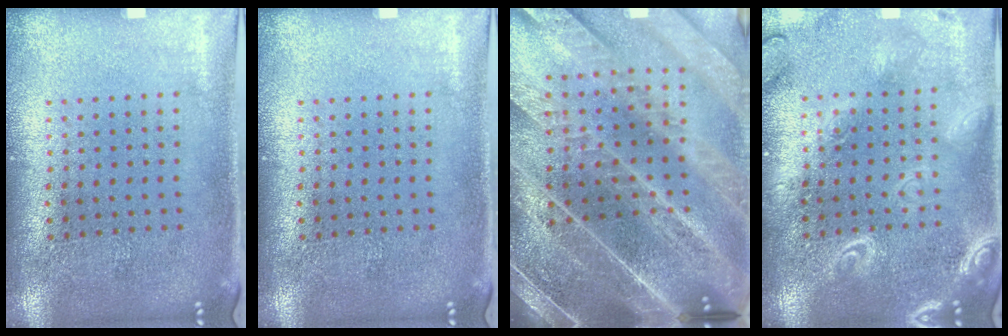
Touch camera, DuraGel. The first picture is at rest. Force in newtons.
{"total": 0.0}
{"total": 5.2, "press": 4.4, "slide": 2.7}
{"total": 2.5, "press": 2.5, "slide": 0.2}